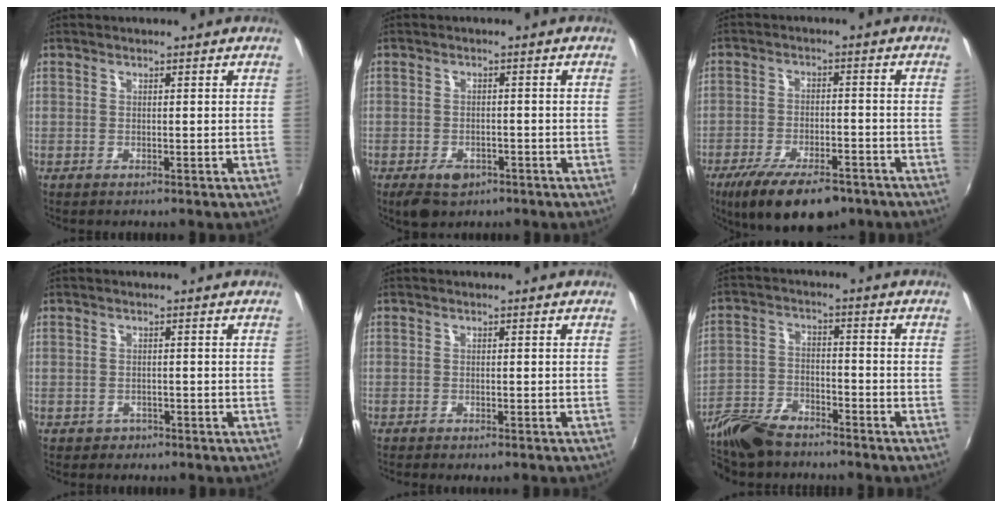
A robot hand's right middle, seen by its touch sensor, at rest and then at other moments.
{"total": 5.4, "force": [-3.3, 3.3, 2.7], "torque": [-0.064, -0.008, -0.047]}
{"total": 14.3, "force": [-9.9, 5.2, 8.8], "torque": [-0.179, -0.031, -0.155]}
{"total": 1.3, "force": [-0.6, 1.1, 0.1], "torque": [-0.004, 0.001, -0.006]}
{"total": 1.1, "force": [-0.9, 0.1, 0.5], "torque": [-0.014, -0.006, -0.015]}
{"total": 11.5, "force": [-9.5, 4.3, 4.9], "torque": [-0.124, -0.007, -0.184]}